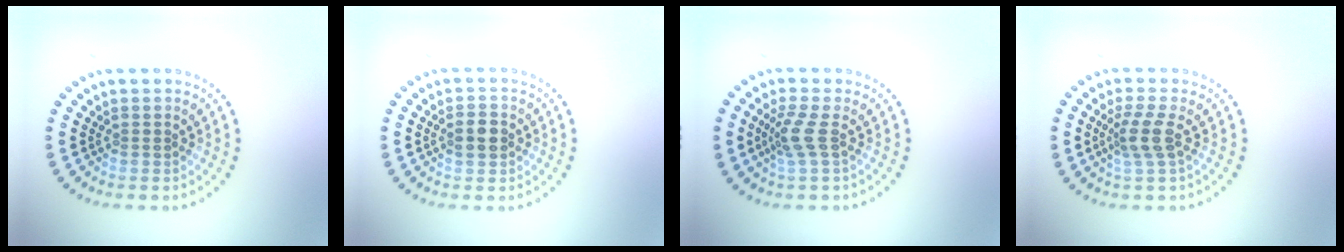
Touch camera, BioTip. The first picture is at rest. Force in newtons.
{"total": 2.2, "press": 2.2, "slide": 0.1}
{"total": 2.3, "press": 1.8, "slide": 1.5}
{"total": 2.6, "press": 2.1, "slide": 1.6}